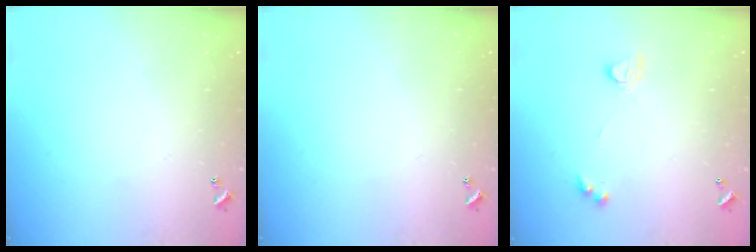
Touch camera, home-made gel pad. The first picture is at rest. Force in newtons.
{"total": 0.0}
{"total": 3.7, "press": 3.6, "slide": 0.6}